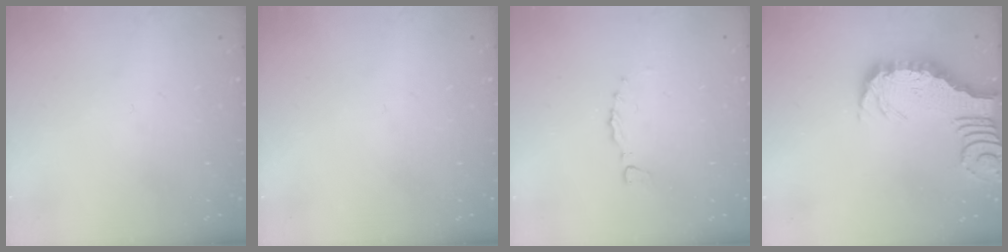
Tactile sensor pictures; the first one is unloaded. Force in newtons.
{"total": 0.0}
{"total": 0.0}
{"total": 3.3, "press": 3.3, "slide": 0.5}